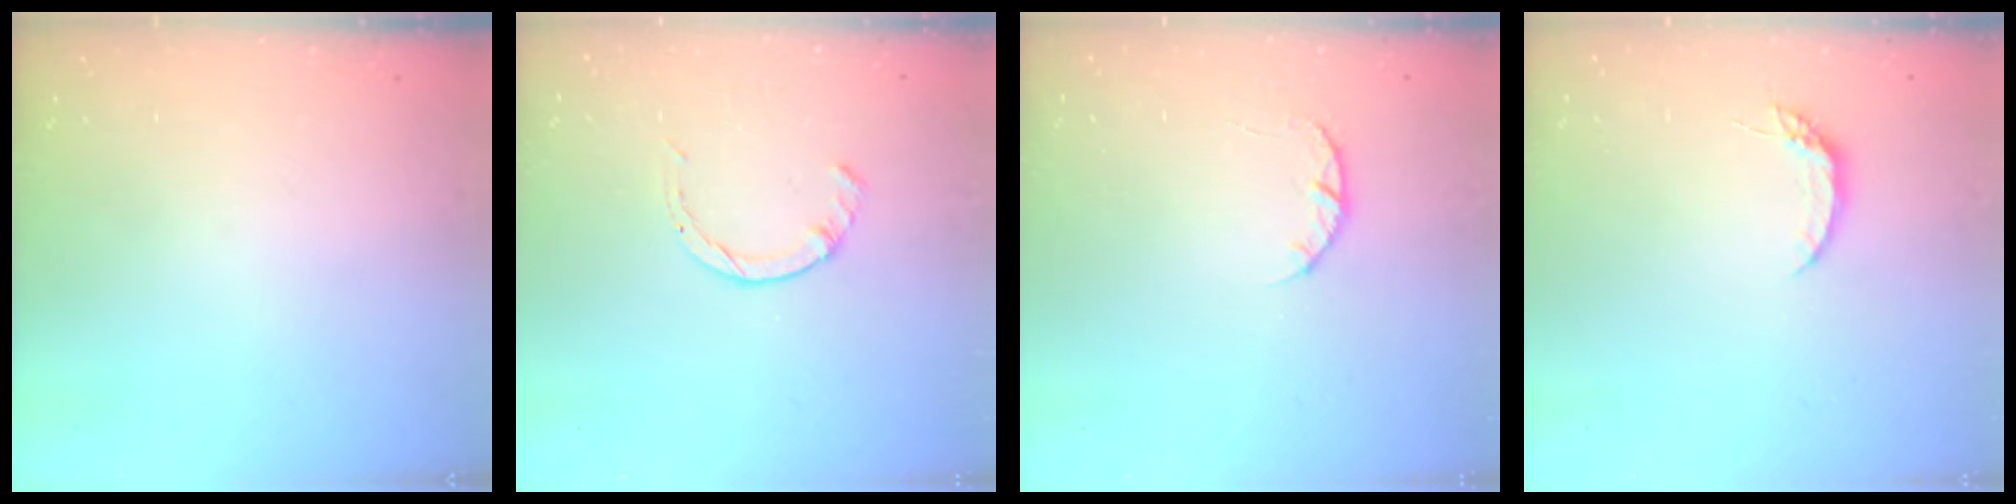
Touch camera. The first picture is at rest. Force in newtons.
{"total": 1.7, "press": 1.7, "slide": 0.2}
{"total": 3.4, "press": 3.4, "slide": 0.5}
{"total": 4.3, "press": 4.3, "slide": 0.5}